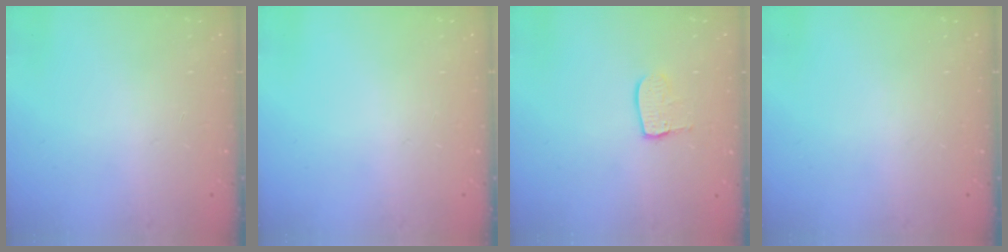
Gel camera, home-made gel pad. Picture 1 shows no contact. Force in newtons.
{"total": 0.0}
{"total": 8.2, "press": 8.2, "slide": 0.7}
{"total": 0.0}